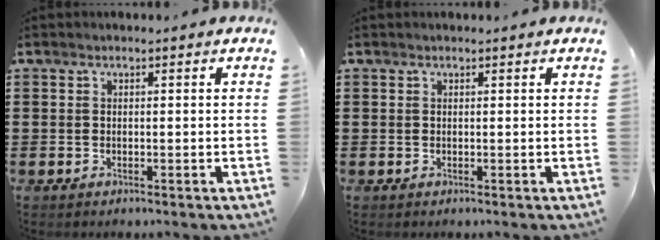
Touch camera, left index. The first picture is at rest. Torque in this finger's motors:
{"motor_torque": [2.14, 0.00, -1.05, -0.02]}